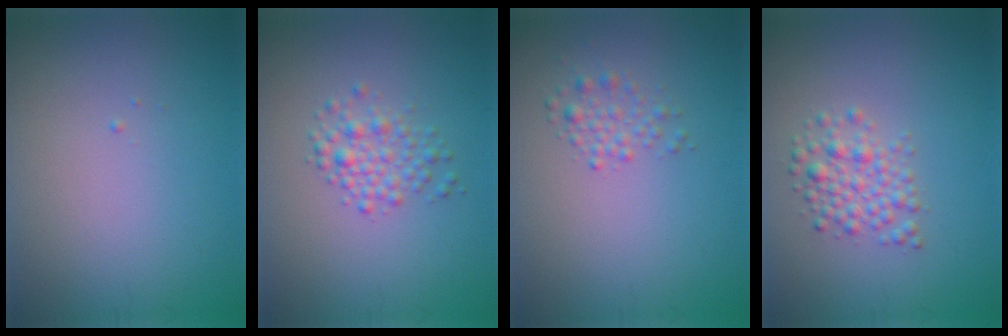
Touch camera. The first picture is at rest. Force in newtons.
{"total": 2.4, "press": 2.4, "slide": 0.0}
{"total": 1.6, "press": 1.6, "slide": 0.1}
{"total": 2.7, "press": 2.7, "slide": 0.1}